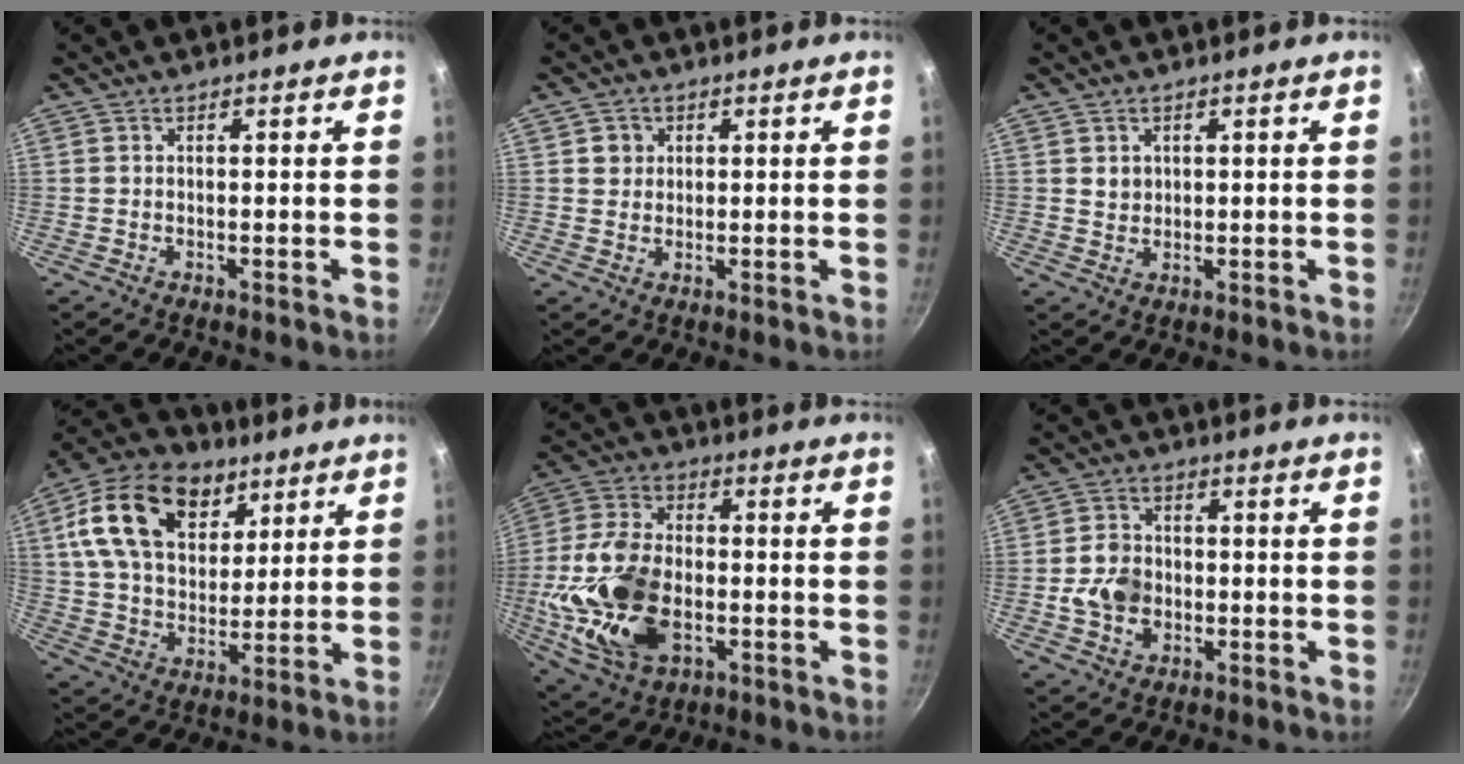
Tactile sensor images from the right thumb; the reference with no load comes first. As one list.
[{"total": 2.9, "force": [0.8, 2.7, 0.6], "torque": [0.006, 0.005, 0.010]}, {"total": 2.4, "force": [0.7, 2.1, 0.9], "torque": [-0.004, 0.002, 0.014]}, {"total": 20.8, "force": [8.9, 13.9, 12.7], "torque": [-0.200, -0.013, 0.148]}, {"total": 20.1, "force": [-4.0, 12.5, 15.2], "torque": [-0.304, 0.019, -0.070]}, {"total": 7.7, "force": [-1.4, 6.2, 4.3], "torque": [-0.059, 0.017, -0.031]}]